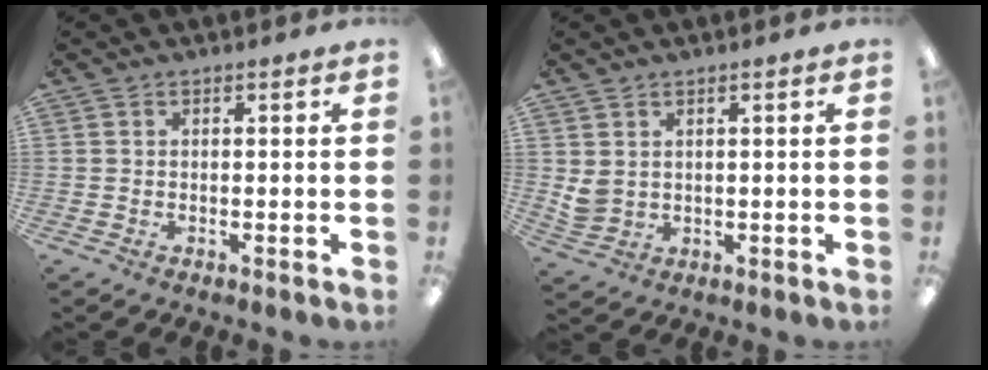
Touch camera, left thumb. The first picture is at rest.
{"total": 3.6, "force": [2.0, 2.6, 1.4], "torque": [-0.024, -0.008, 0.039]}